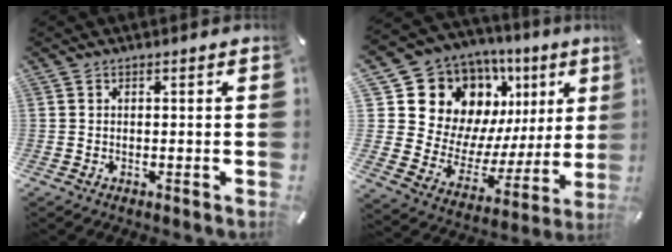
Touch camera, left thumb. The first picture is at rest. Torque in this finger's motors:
{"motor_torque": [2.50, 2.51, 1.39, -1.37, 0.14]}